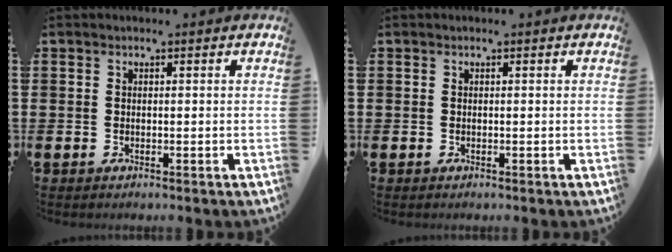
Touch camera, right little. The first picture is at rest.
{"total": 0.0}